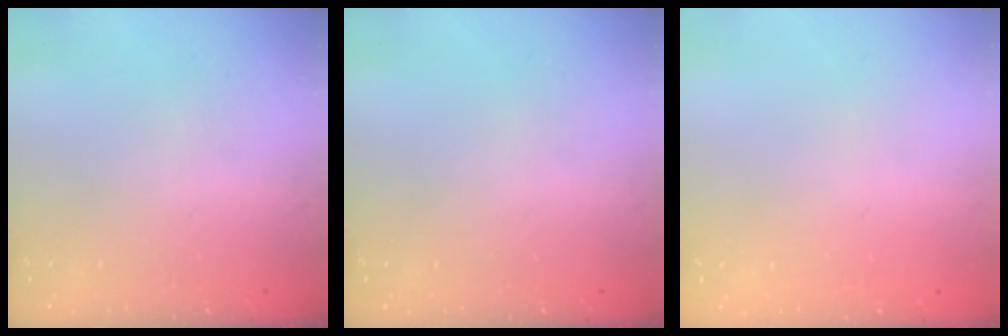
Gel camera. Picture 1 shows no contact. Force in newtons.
{"total": 0.0}
{"total": 0.0}